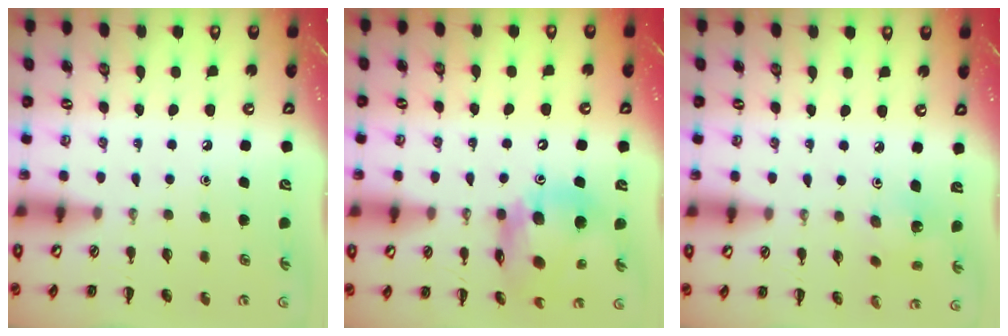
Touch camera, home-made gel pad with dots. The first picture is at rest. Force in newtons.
{"total": 14.8, "press": 14.1, "slide": 4.3}
{"total": 2.1, "press": 2.0, "slide": 0.7}